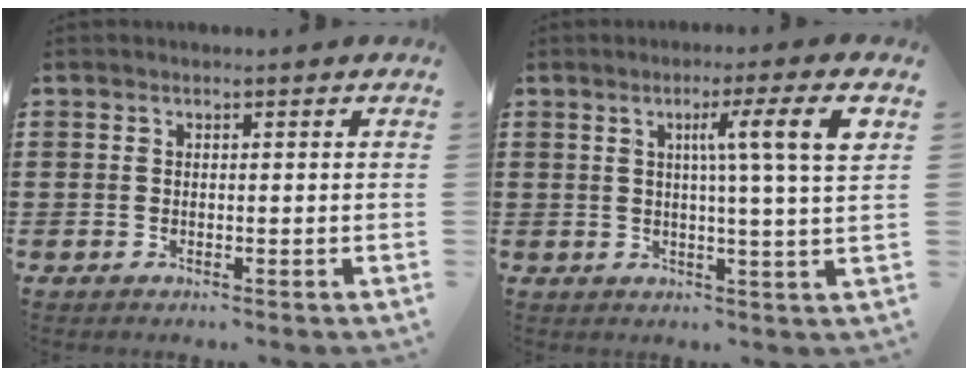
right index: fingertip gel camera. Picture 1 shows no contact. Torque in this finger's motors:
{"motor_torque": [1.02, 0.36, 0.25, 0.08]}